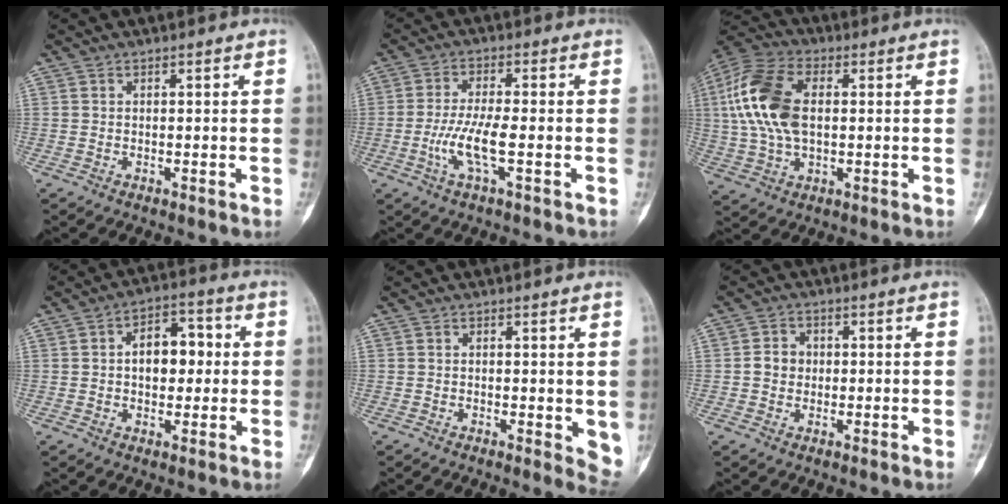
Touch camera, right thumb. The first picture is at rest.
{"total": 7.0, "force": [-1.9, 1.4, 6.6], "torque": [-0.149, 0.004, -0.039]}
{"total": 16.2, "force": [2.0, 9.4, 13.0], "torque": [-0.278, 0.015, 0.034]}
{"total": 9.3, "force": [0.8, 6.0, 7.1], "torque": [-0.078, 0.023, 0.007]}
{"total": 4.0, "force": [-0.1, 1.7, 3.6], "torque": [-0.033, -0.010, -0.003]}
{"total": 3.7, "force": [-0.1, 3.3, 1.6], "torque": [-0.012, 0.009, -0.006]}